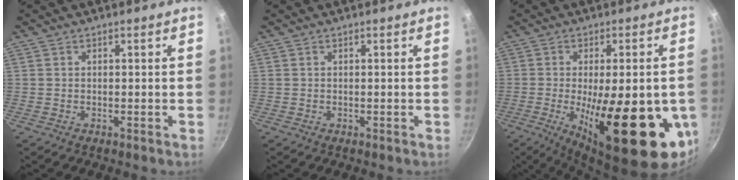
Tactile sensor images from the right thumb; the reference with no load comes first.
{"total": 0.0}
{"total": 25.9, "force": [-5.8, 9.0, 23.6], "torque": [-0.321, -0.017, -0.070]}